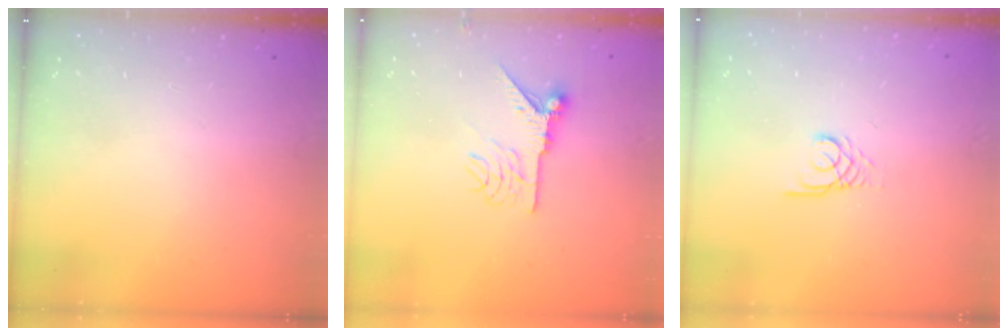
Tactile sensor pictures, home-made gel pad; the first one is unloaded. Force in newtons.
{"total": 11.4, "press": 11.4, "slide": 0.8}
{"total": 2.7, "press": 2.7, "slide": 0.3}